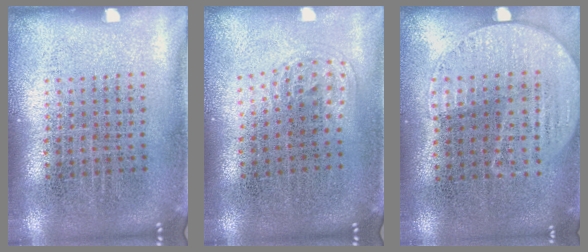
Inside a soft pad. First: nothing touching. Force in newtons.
{"total": 1.0, "press": 0.6, "slide": 0.8}
{"total": 1.2, "press": 1.1, "slide": 0.5}